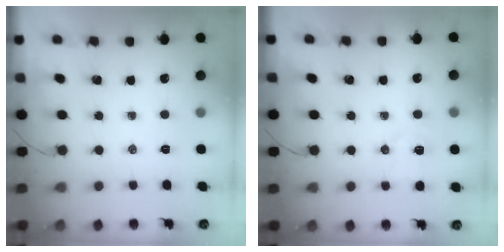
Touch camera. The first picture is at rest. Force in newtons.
{"total": 4.5, "press": 4.4, "slide": 1.0}